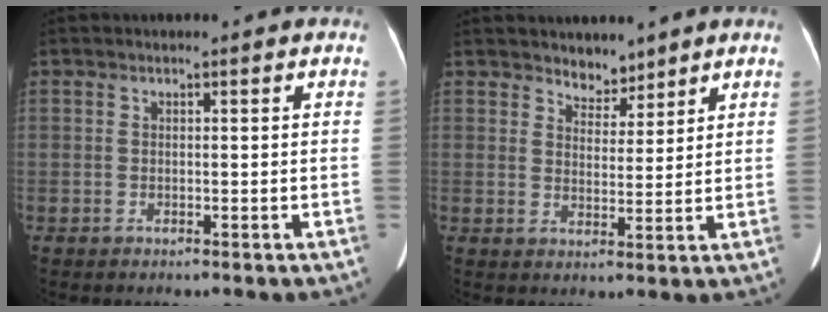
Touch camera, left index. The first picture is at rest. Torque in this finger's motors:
{"motor_torque": [0.36, -0.31, 0.11, 0.00]}